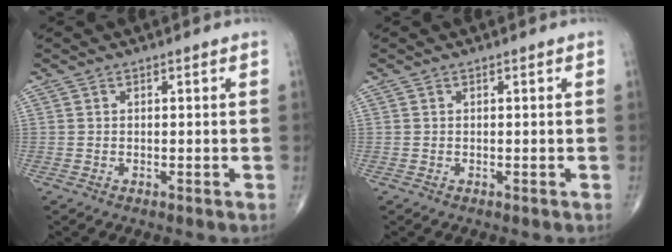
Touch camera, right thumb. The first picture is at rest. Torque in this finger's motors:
{"motor_torque": [0.05, 0.05, -0.08, -0.06, 0.00]}